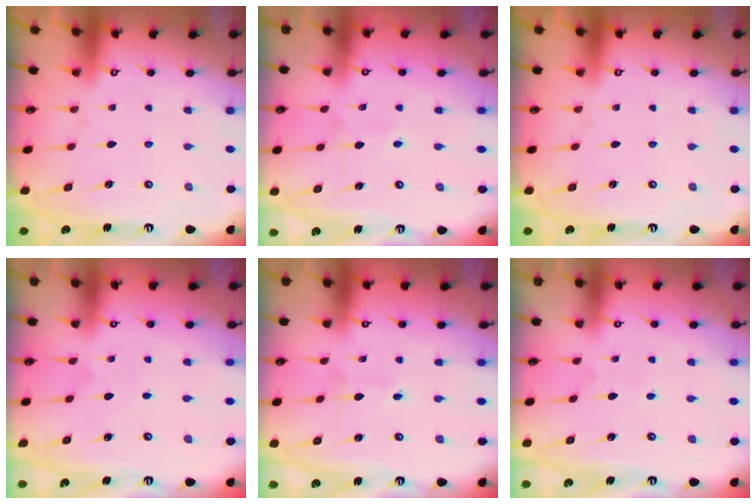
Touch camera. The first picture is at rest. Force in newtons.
{"total": 2.8, "press": 2.7, "slide": 0.4}
{"total": 0.0}
{"total": 3.6, "press": 3.5, "slide": 0.4}
{"total": 0.7, "press": 0.7, "slide": 0.0}
{"total": 2.9, "press": 2.9, "slide": 0.3}